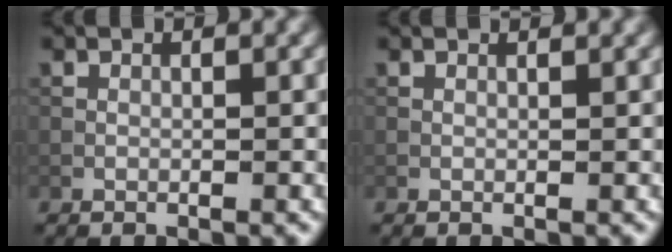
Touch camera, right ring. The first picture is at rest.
{"total": 1.0, "force": [0.9, 0.1, 0.4], "torque": [-0.011, -0.002, 0.005]}